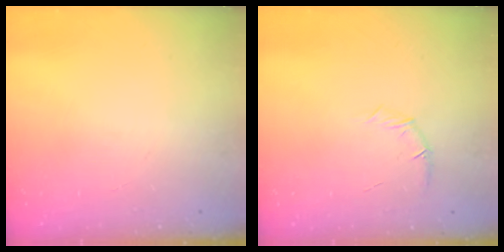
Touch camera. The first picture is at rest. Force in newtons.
{"total": 6.3, "press": 6.1, "slide": 1.5}